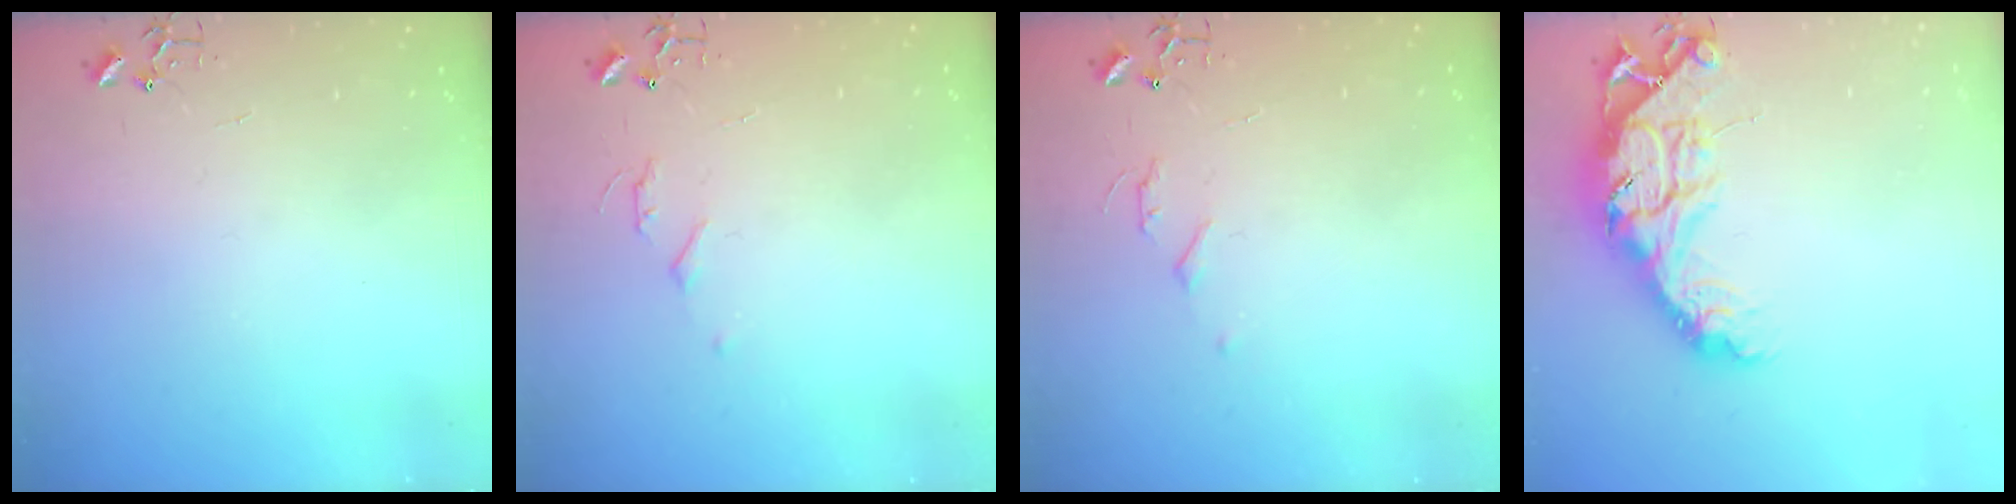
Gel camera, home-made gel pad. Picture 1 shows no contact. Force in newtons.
{"total": 5.0, "press": 5.0, "slide": 0.7}
{"total": 5.0, "press": 5.0, "slide": 0.7}
{"total": 18.3, "press": 18.3, "slide": 1.4}